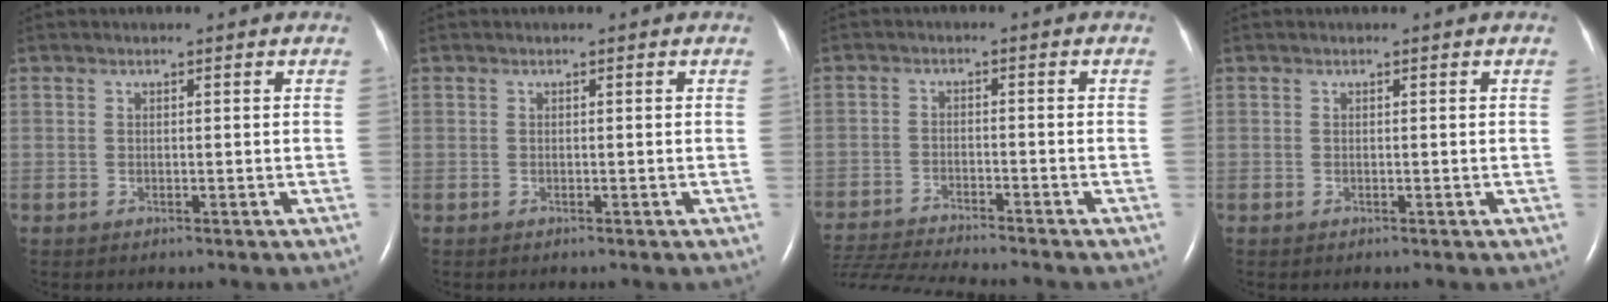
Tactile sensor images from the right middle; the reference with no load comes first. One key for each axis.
{"total": 0.0}
{"total": 12.9, "fx": -12.1, "fy": 0.1, "fz": 4.5, "tx": -0.080, "ty": -0.014, "tz": -0.197}
{"total": 0.0}